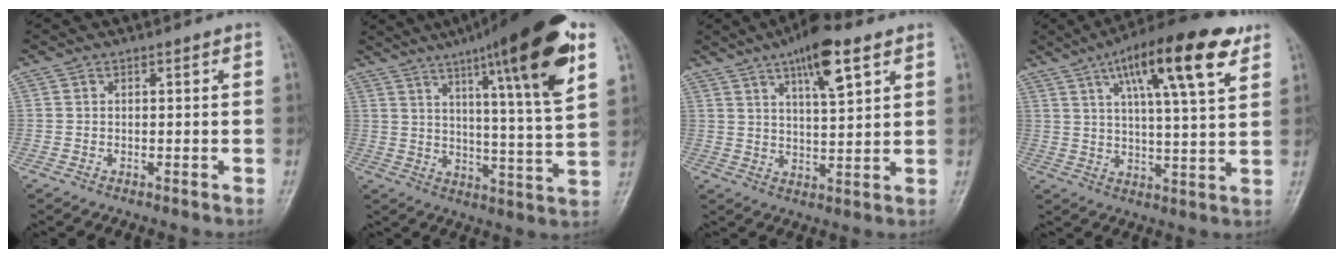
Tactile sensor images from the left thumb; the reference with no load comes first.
{"total": 22.1, "force": [11.5, 2.5, 18.7], "torque": [-0.263, -0.033, 0.168]}
{"total": 10.8, "force": [6.1, 3.0, 8.4], "torque": [-0.124, -0.024, 0.098]}
{"total": 17.6, "force": [8.9, 4.3, 14.5], "torque": [-0.213, -0.018, 0.137]}